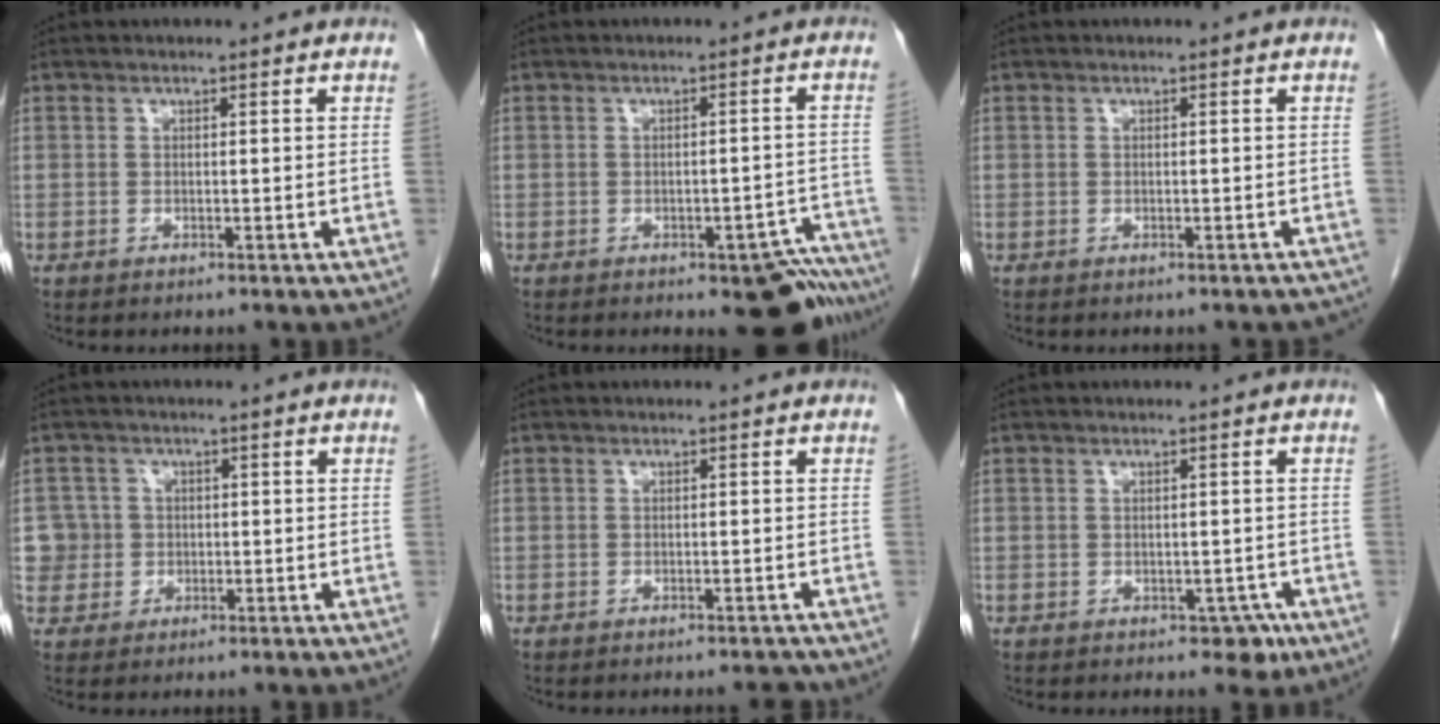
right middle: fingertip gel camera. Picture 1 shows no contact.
{"total": 7.5, "force": [-6.1, 2.0, 3.7], "torque": [-0.009, 0.008, -0.077]}
{"total": 3.6, "force": [-3.3, 1.1, 0.9], "torque": [-0.010, -0.006, -0.032]}
{"total": 4.5, "force": [0.0, 4.5, -0.4], "torque": [0.016, 0.014, 0.002]}
{"total": 1.7, "force": [-1.7, -0.1, 0.2], "torque": [0.000, -0.004, -0.021]}
{"total": 2.3, "force": [-1.0, 1.5, 1.4], "torque": [-0.008, 0.001, -0.004]}